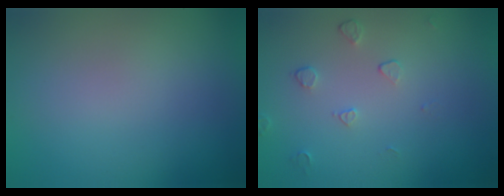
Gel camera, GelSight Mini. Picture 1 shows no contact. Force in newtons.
{"total": 1.1, "press": 0.7, "slide": 0.9}